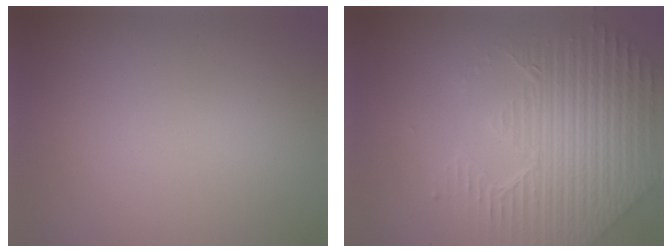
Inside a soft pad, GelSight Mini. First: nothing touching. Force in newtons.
{"total": 7.5, "press": 5.6, "slide": 4.9}